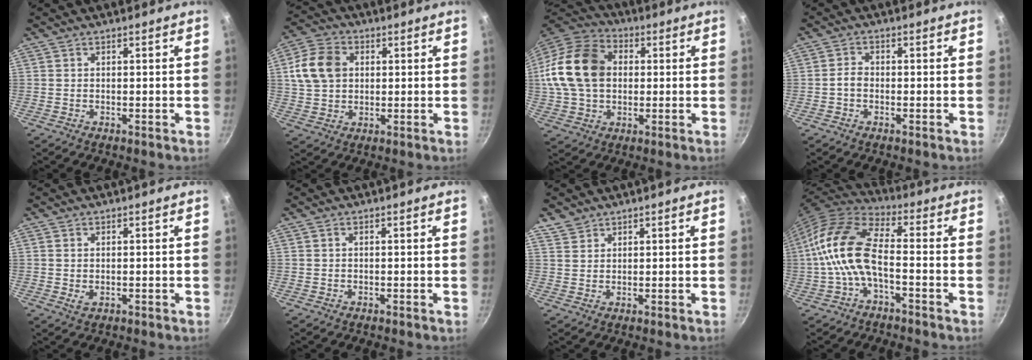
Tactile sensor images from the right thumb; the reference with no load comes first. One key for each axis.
{"total": 10.4, "fx": 2.1, "fy": 8.0, "fz": 6.3, "tx": -0.105, "ty": 0.007, "tz": 0.030}
{"total": 19.1, "fx": 1.9, "fy": 14.0, "fz": 12.8, "tx": -0.230, "ty": 0.029, "tz": 0.024}
{"total": 2.1, "fx": -0.7, "fy": 1.4, "fz": 1.3, "tx": -0.023, "ty": 0.015, "tz": -0.016}
{"total": 1.5, "fx": 0.1, "fy": 1.0, "fz": 1.1, "tx": -0.021, "ty": -0.001, "tz": 0.003}
{"total": 0.0}
{"total": 2.8, "fx": 2.2, "fy": 1.7, "fz": 0.3, "tx": 0.003, "ty": 0.002, "tz": 0.044}
{"total": 12.6, "fx": -2.7, "fy": 5.9, "fz": 10.8, "tx": -0.218, "ty": 0.038, "tz": -0.067}